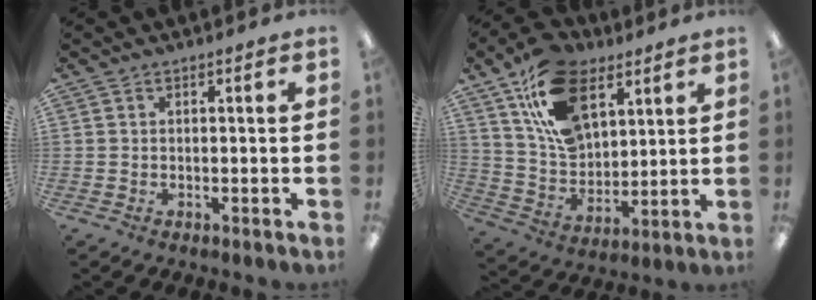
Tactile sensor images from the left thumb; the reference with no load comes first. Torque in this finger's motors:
{"motor_torque": [0.37, 0.40, -0.04, -0.21, 0.14]}